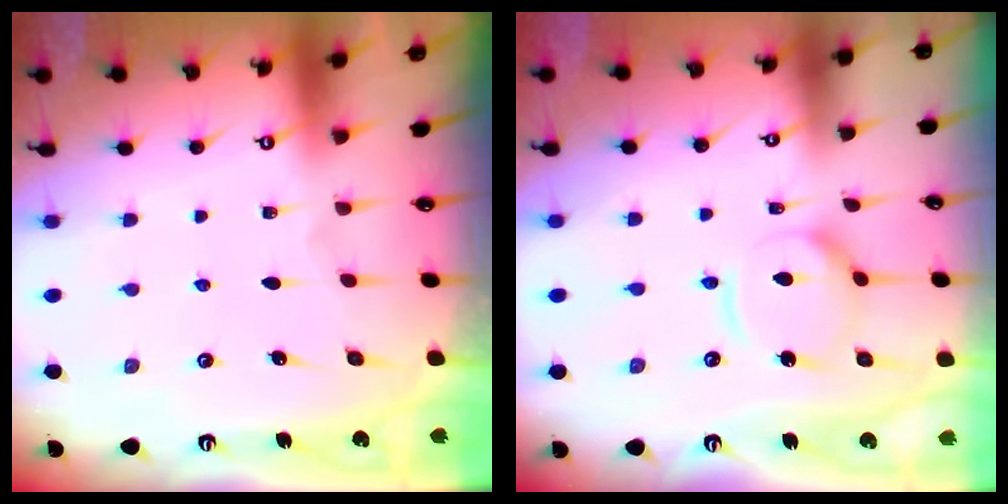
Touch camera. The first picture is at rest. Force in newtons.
{"total": 11.5, "press": 11.4, "slide": 1.2}